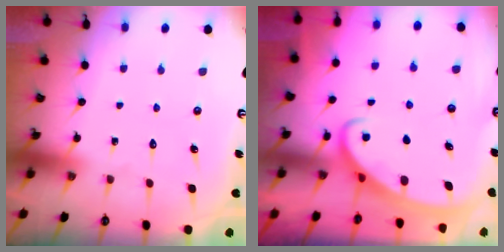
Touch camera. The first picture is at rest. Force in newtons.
{"total": 2.4, "press": 2.4, "slide": 0.4}